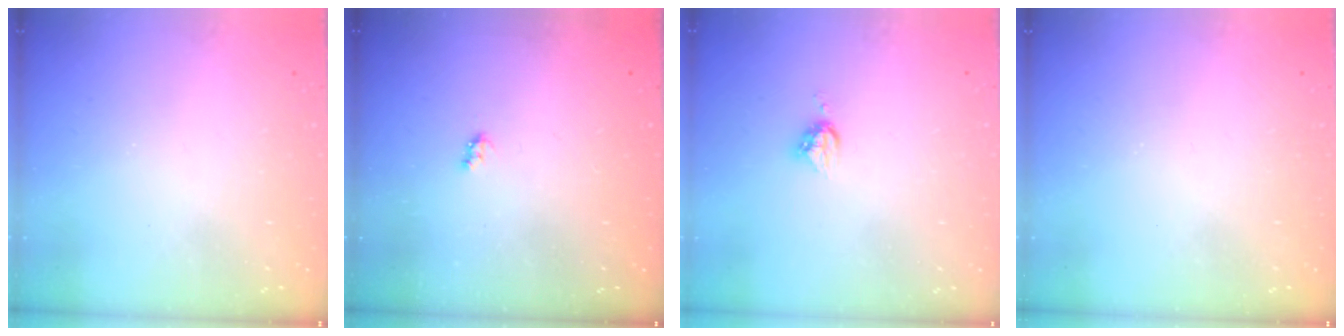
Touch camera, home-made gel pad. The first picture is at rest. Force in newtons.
{"total": 2.6, "press": 2.6, "slide": 0.4}
{"total": 5.1, "press": 5.1, "slide": 0.0}
{"total": 0.0}